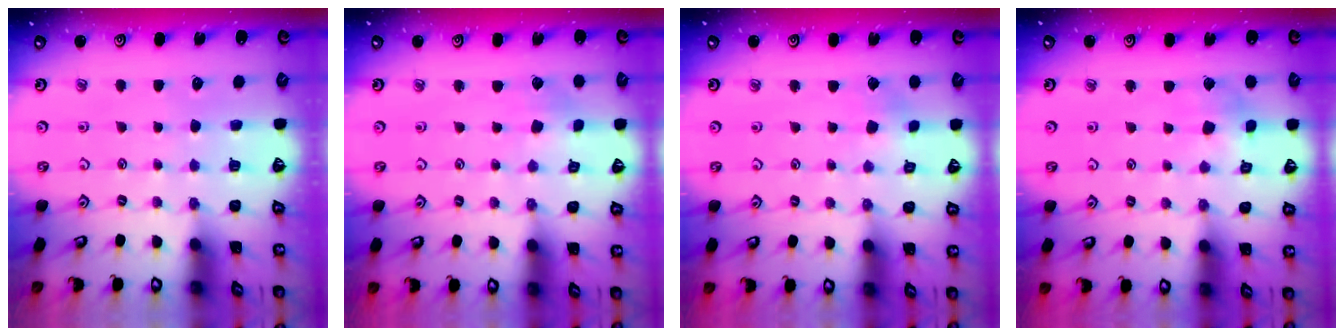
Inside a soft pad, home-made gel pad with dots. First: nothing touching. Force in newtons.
{"total": 1.4, "press": 1.4, "slide": 0.2}
{"total": 2.8, "press": 2.8, "slide": 0.1}
{"total": 5.0, "press": 4.9, "slide": 0.5}